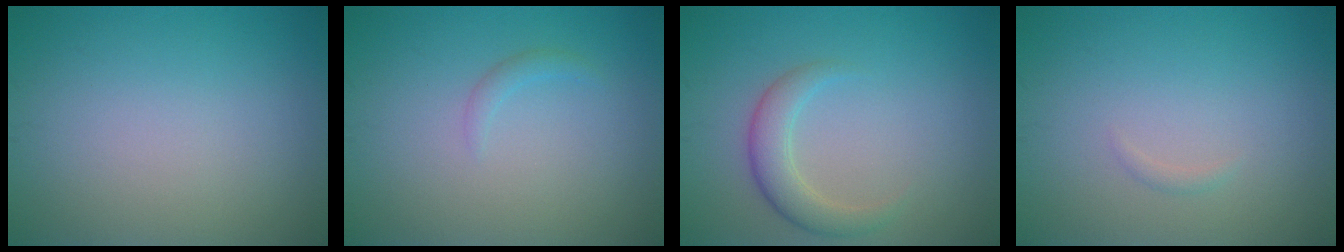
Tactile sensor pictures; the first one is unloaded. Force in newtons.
{"total": 0.9, "press": 0.8, "slide": 0.1}
{"total": 2.9, "press": 2.9, "slide": 0.2}
{"total": 0.5, "press": 0.5, "slide": 0.0}